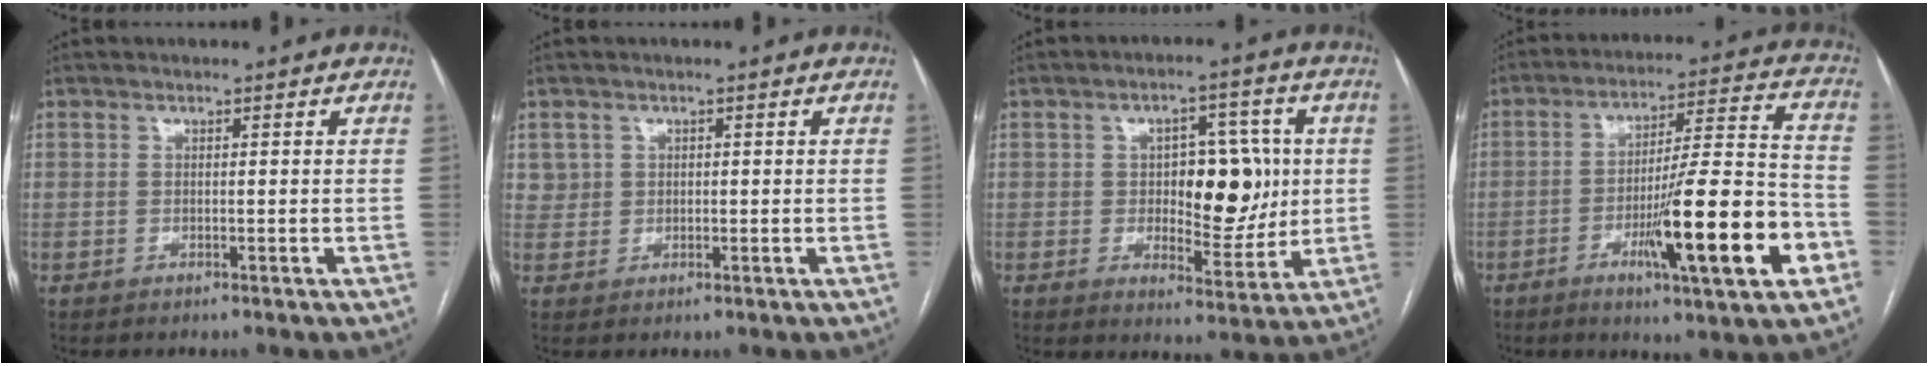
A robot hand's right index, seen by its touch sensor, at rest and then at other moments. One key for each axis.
{"total": 2.3, "fx": 0.9, "fy": 2.1, "fz": -0.1, "tx": 0.018, "ty": 0.006, "tz": 0.011}
{"total": 11.0, "fx": 0.8, "fy": 5.2, "fz": 9.6, "tx": -0.130, "ty": 0.015, "tz": 0.022}
{"total": 18.1, "fx": -6.7, "fy": 1.2, "fz": 16.8, "tx": -0.256, "ty": -0.005, "tz": -0.099}